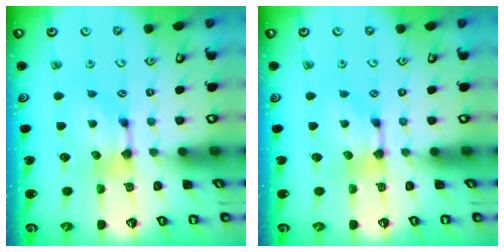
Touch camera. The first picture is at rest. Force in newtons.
{"total": 0.0}